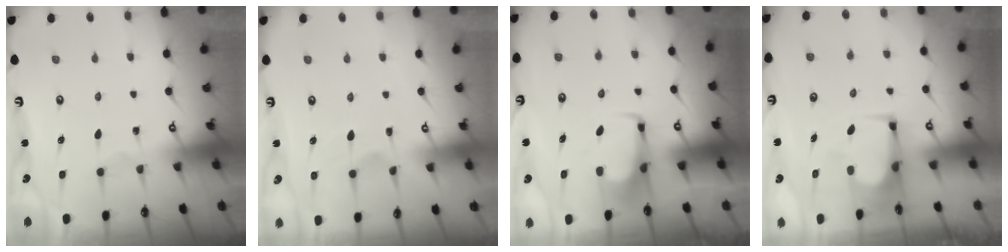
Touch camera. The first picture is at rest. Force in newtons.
{"total": 4.5, "press": 4.4, "slide": 1.1}
{"total": 3.0, "press": 3.0, "slide": 0.4}
{"total": 1.0, "press": 0.9, "slide": 0.2}